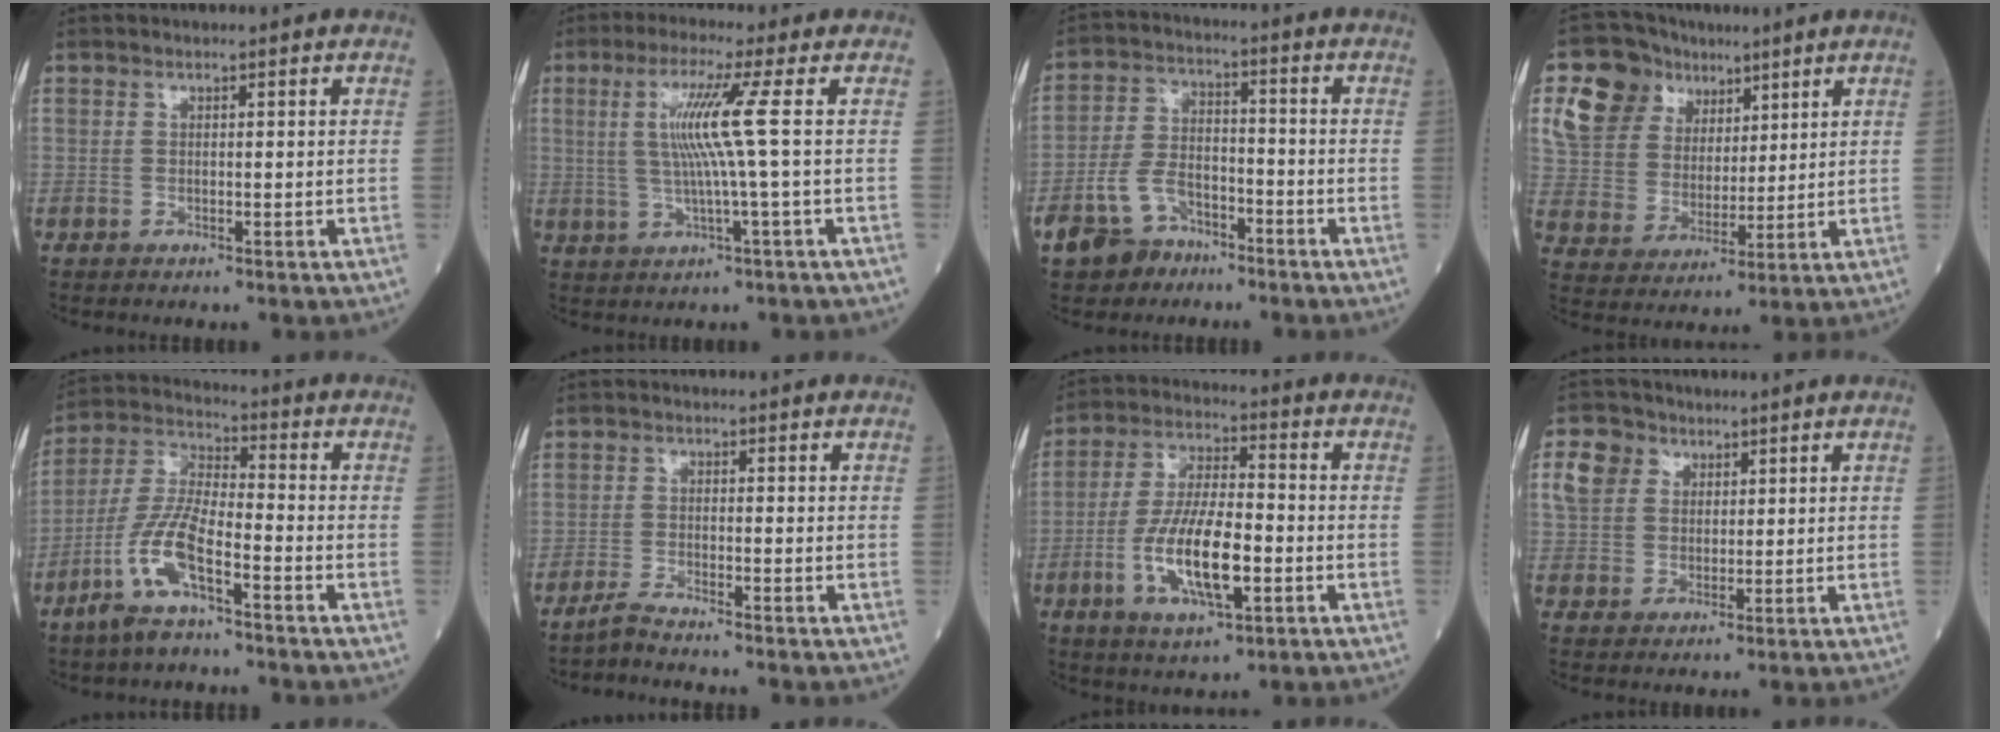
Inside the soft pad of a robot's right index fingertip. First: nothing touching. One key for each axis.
{"total": 7.6, "fx": 1.0, "fy": -1.7, "fz": 7.3, "tx": -0.148, "ty": 0.004, "tz": 0.028}
{"total": 8.8, "fx": -5.7, "fy": 5.4, "fz": 4.0, "tx": -0.096, "ty": 0.005, "tz": -0.101}
{"total": 12.3, "fx": 6.6, "fy": 9.6, "fz": 4.0, "tx": -0.098, "ty": 0.043, "tz": 0.132}
{"total": 10.1, "fx": -5.4, "fy": 2.2, "fz": 8.3, "tx": -0.187, "ty": -0.004, "tz": -0.108}
{"total": 2.3, "fx": -2.2, "fy": -0.7, "fz": 0.5, "tx": -0.022, "ty": -0.010, "tz": -0.044}
{"total": 12.8, "fx": -3.6, "fy": 3.8, "fz": 11.7, "tx": -0.233, "ty": -0.003, "tz": -0.064}
{"total": 5.7, "fx": 2.5, "fy": 4.7, "fz": 2.1, "tx": -0.056, "ty": 0.022, "tz": 0.054}